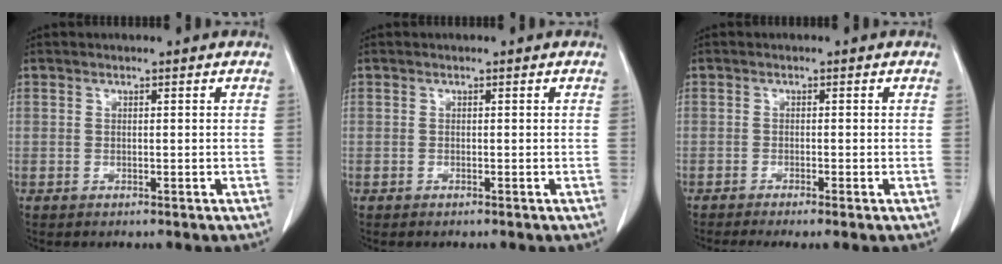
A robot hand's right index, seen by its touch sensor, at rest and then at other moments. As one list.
[{"total": 0.0}, {"total": 3.6, "force": [-2.7, -0.1, 2.4], "torque": [-0.034, -0.008, -0.043]}]